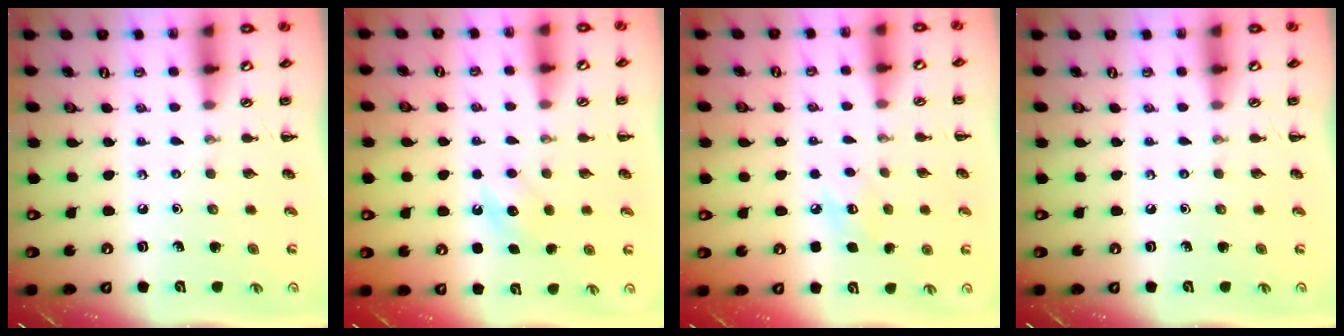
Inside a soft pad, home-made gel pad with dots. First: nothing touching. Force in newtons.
{"total": 4.9, "press": 4.7, "slide": 1.4}
{"total": 7.6, "press": 7.4, "slide": 1.7}
{"total": 0.0}